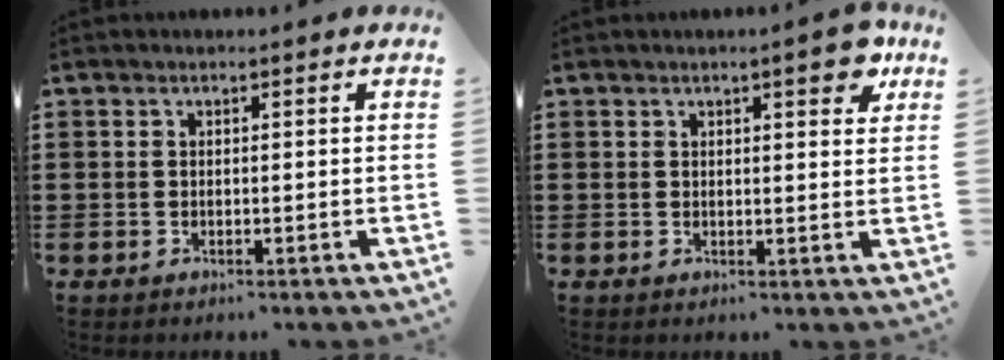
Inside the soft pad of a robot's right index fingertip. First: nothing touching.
{"total": 4.5, "force": [2.6, 1.2, 3.5], "torque": [-0.034, -0.007, 0.036]}